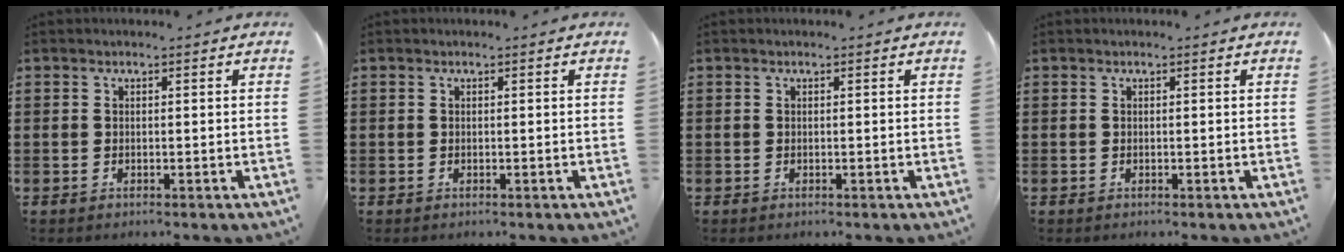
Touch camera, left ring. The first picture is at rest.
{"total": 0.0}
{"total": 0.0}
{"total": 0.0}